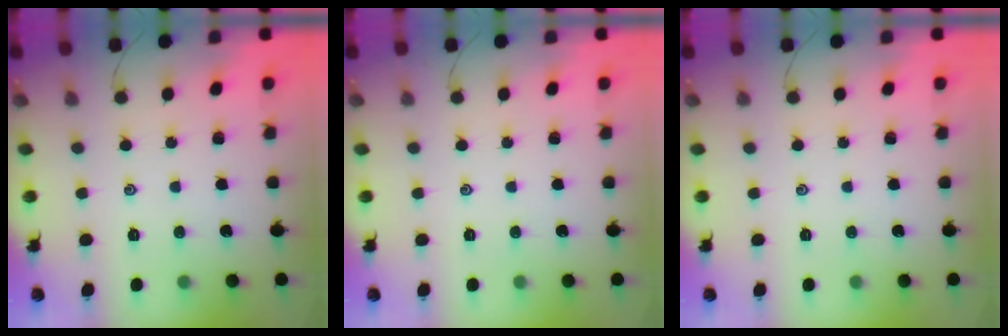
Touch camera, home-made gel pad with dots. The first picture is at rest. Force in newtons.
{"total": 0.0}
{"total": 0.0}